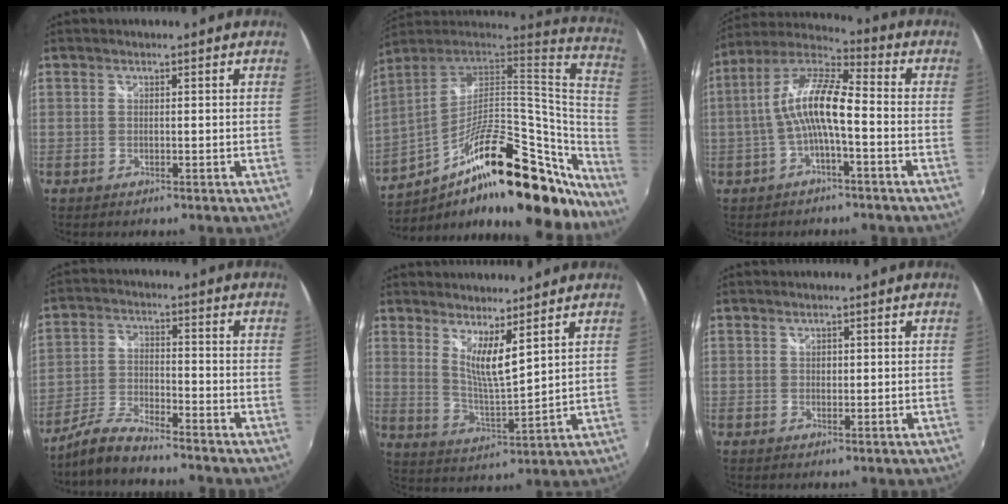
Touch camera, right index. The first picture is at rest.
{"total": 34.0, "force": [-19.6, 11.8, 25.1], "torque": [-0.376, -0.006, -0.299]}
{"total": 11.0, "force": [-2.0, 2.6, 10.5], "torque": [-0.217, 0.020, -0.040]}
{"total": 7.3, "force": [-6.6, 0.6, 3.0], "torque": [-0.070, 0.003, -0.128]}
{"total": 7.2, "force": [4.8, 0.9, 5.3], "torque": [-0.089, -0.015, 0.086]}
{"total": 0.9, "force": [0.3, 0.8, 0.3], "torque": [-0.002, 0.002, 0.004]}